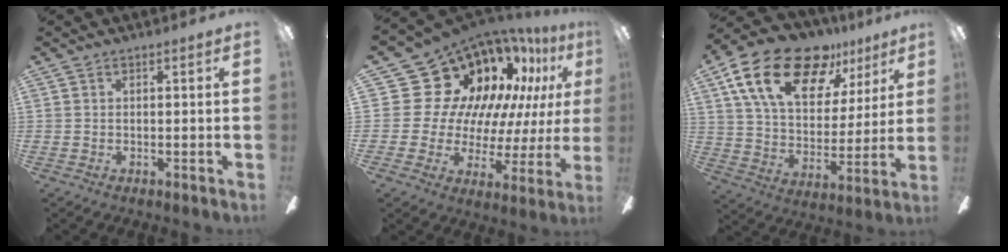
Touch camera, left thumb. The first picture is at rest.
{"total": 20.5, "force": [12.6, 14.1, 7.9], "torque": [-0.131, -0.116, 0.263]}
{"total": 21.9, "force": [13.1, 11.5, 13.3], "torque": [-0.236, -0.061, 0.235]}